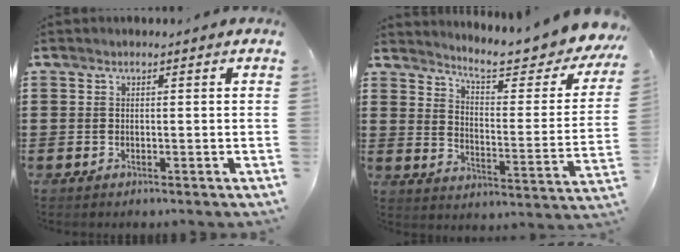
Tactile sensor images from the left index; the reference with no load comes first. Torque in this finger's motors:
{"motor_torque": [2.14, 0.00, 0.55, 0.13]}